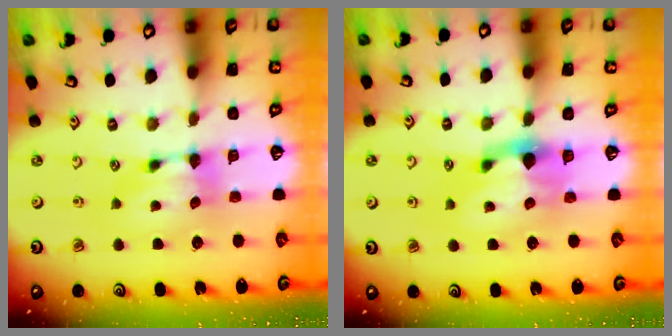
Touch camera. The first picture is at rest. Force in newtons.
{"total": 2.3, "press": 1.9, "slide": 1.2}